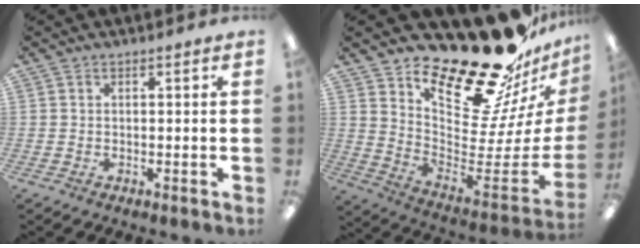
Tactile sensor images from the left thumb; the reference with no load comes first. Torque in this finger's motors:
{"motor_torque": [0.88, 0.88, 1.09, -1.68, 0.10]}